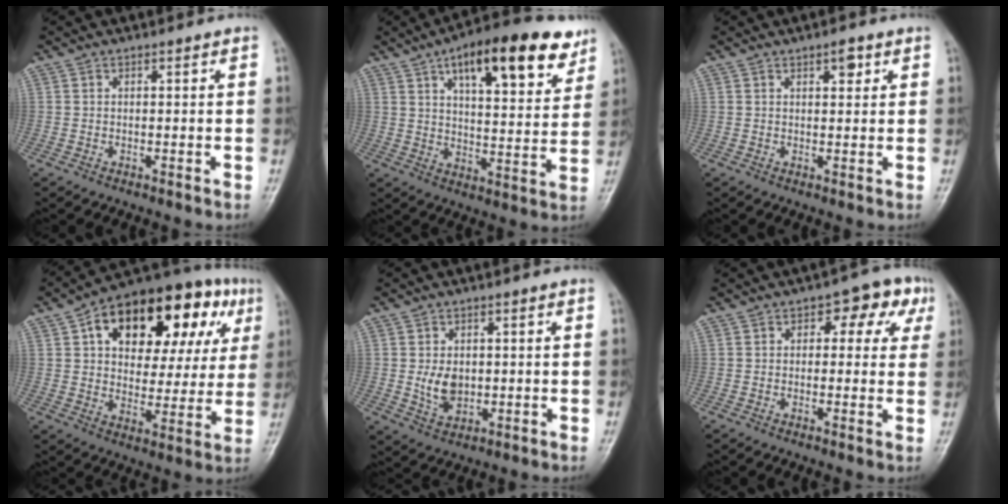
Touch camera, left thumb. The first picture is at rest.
{"total": 20.5, "force": [11.5, 7.7, 15.1], "torque": [-0.191, -0.027, 0.171]}
{"total": 2.6, "force": [1.4, 1.1, 1.9], "torque": [-0.019, -0.004, 0.019]}
{"total": 25.4, "force": [10.0, 13.9, 18.7], "torque": [-0.224, 0.028, 0.147]}
{"total": 5.4, "force": [0.1, 3.8, 3.8], "torque": [-0.053, -0.007, 0.010]}
{"total": 8.1, "force": [2.8, 4.8, 5.9], "torque": [-0.027, 0.013, 0.025]}